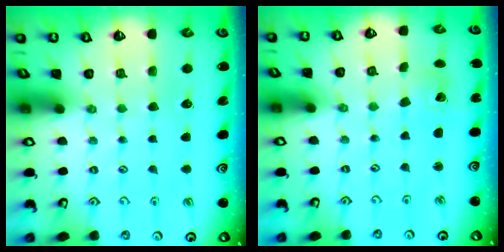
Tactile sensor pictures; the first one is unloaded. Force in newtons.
{"total": 1.7, "press": 1.7, "slide": 0.1}